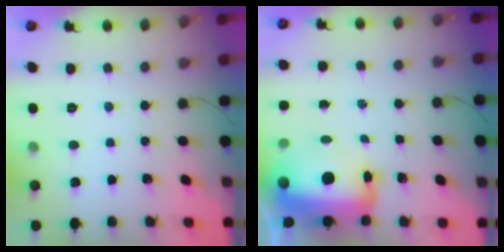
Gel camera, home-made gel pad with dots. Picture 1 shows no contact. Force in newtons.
{"total": 25.7, "press": 22.0, "slide": 13.2}